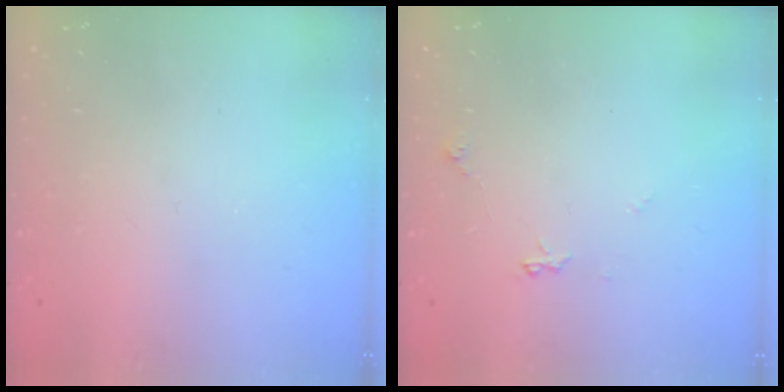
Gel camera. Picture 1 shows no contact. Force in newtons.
{"total": 5.2, "press": 5.1, "slide": 0.7}